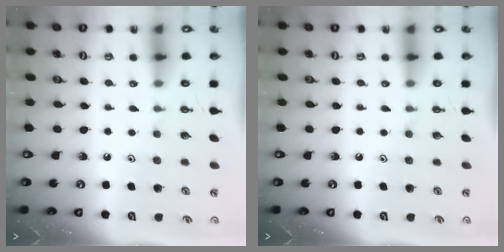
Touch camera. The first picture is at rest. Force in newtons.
{"total": 0.0}